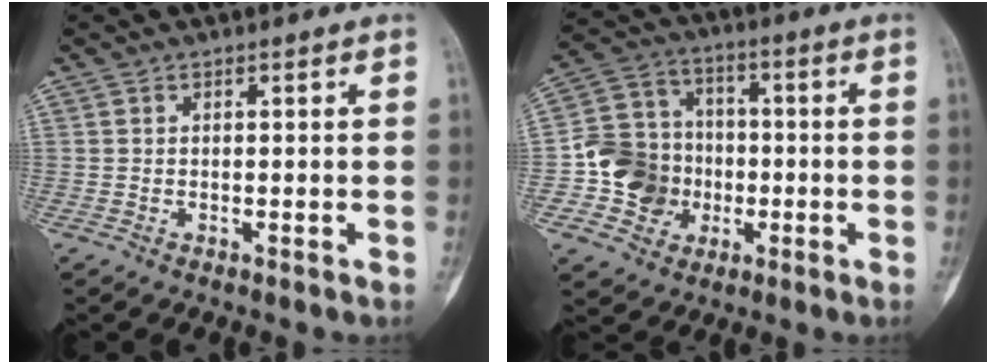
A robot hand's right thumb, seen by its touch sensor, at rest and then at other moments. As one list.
[{"total": 12.4, "force": [-2.7, 11.2, 4.8], "torque": [-0.048, 0.030, -0.051]}]